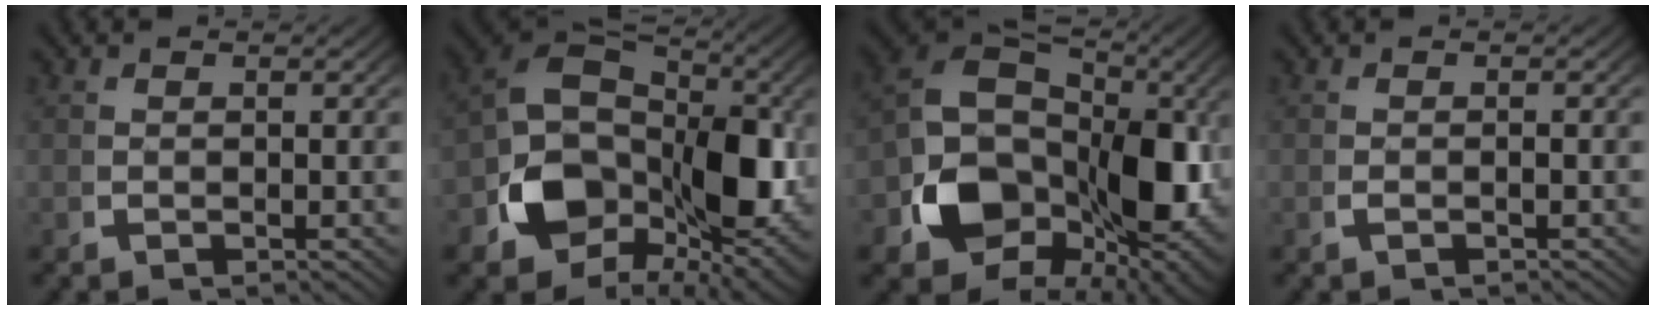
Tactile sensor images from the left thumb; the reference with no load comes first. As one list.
[{"total": 14.6, "force": [-2.1, 10.2, 10.3], "torque": [-0.221, -0.048, -0.025]}, {"total": 16.6, "force": [-1.7, 11.9, 11.4], "torque": [-0.242, -0.059, -0.015]}, {"total": 0.7, "force": [-0.4, 0.1, 0.6], "torque": [-0.018, -0.001, -0.008]}]